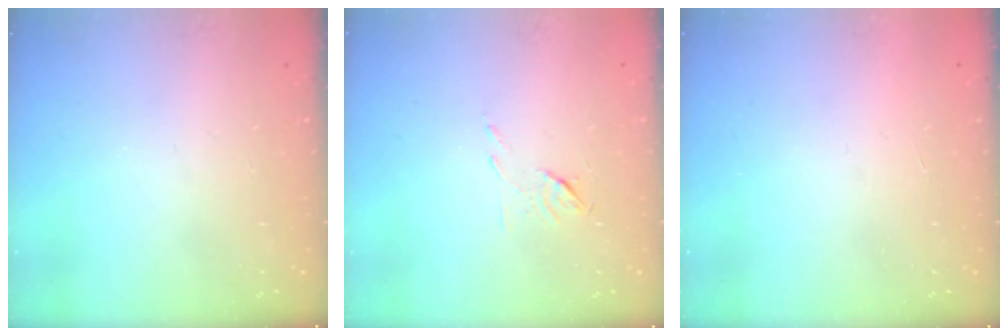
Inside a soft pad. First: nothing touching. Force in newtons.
{"total": 4.8, "press": 4.7, "slide": 1.0}
{"total": 1.5, "press": 1.5, "slide": 0.1}